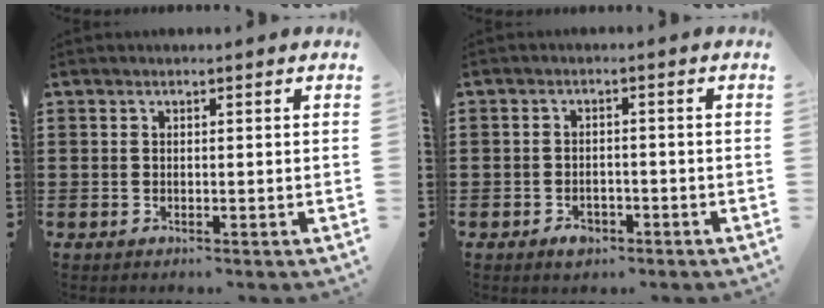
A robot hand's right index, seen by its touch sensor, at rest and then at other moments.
{"total": 2.1, "force": [-1.5, 1.2, 0.9], "torque": [-0.019, 0.001, -0.031]}